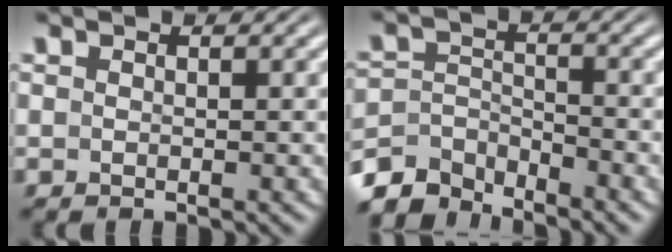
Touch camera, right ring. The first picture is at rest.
{"total": 5.3, "force": [-4.2, 2.6, 1.9], "torque": [-0.043, -0.026, -0.065]}